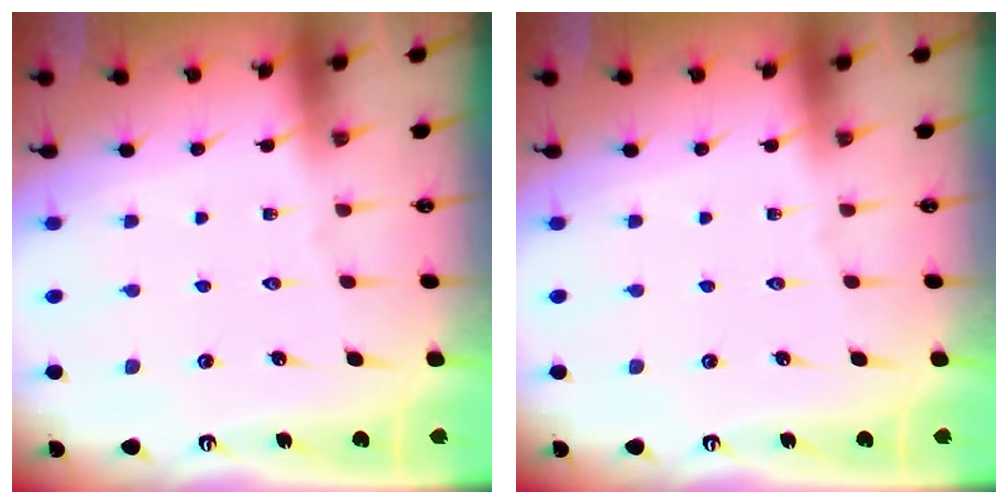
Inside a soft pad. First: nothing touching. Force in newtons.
{"total": 0.0}